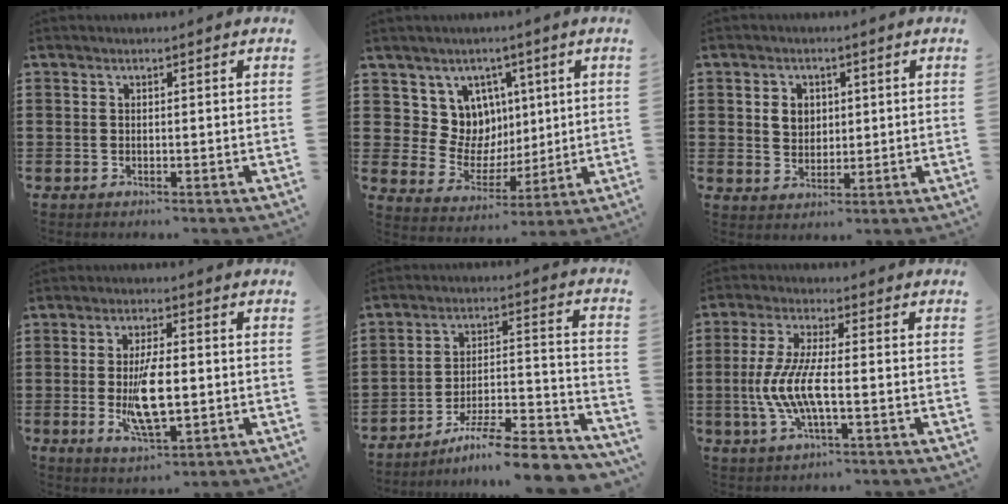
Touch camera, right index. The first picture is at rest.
{"total": 8.7, "force": [3.0, 8.0, 1.6], "torque": [-0.063, -0.024, 0.062]}
{"total": 3.5, "force": [0.9, 2.9, 1.6], "torque": [-0.035, 0.008, 0.012]}
{"total": 9.0, "force": [-0.9, 3.3, 8.3], "torque": [-0.162, -0.011, -0.020]}
{"total": 8.8, "force": [-7.5, 0.2, 4.5], "torque": [-0.061, 0.006, -0.144]}
{"total": 8.0, "force": [-2.0, 2.1, 7.5], "torque": [-0.170, -0.014, -0.045]}